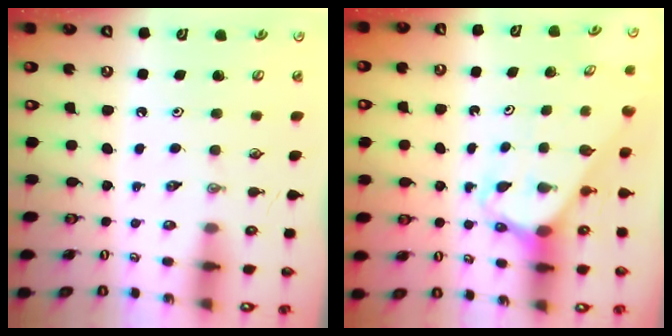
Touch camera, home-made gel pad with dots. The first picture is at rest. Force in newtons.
{"total": 2.6, "press": 2.6, "slide": 0.2}